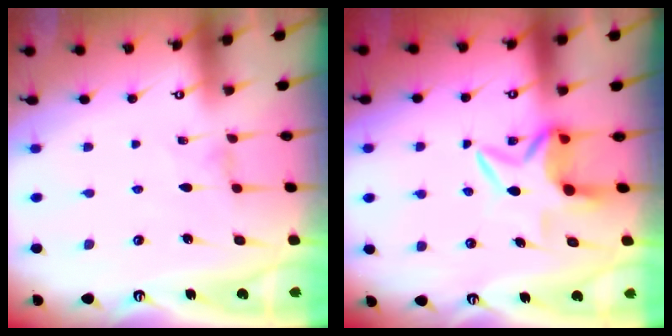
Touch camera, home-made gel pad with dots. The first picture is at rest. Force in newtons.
{"total": 6.5, "press": 6.4, "slide": 0.8}